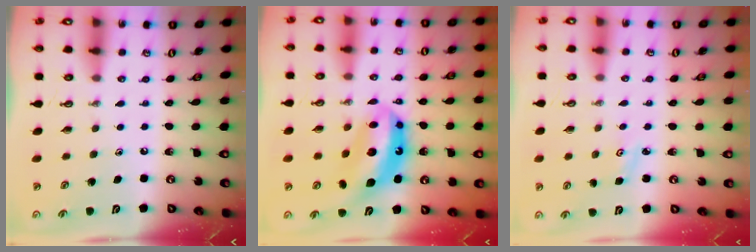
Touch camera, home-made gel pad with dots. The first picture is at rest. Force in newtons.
{"total": 13.2, "press": 13.1, "slide": 1.6}
{"total": 2.7, "press": 2.6, "slide": 0.4}